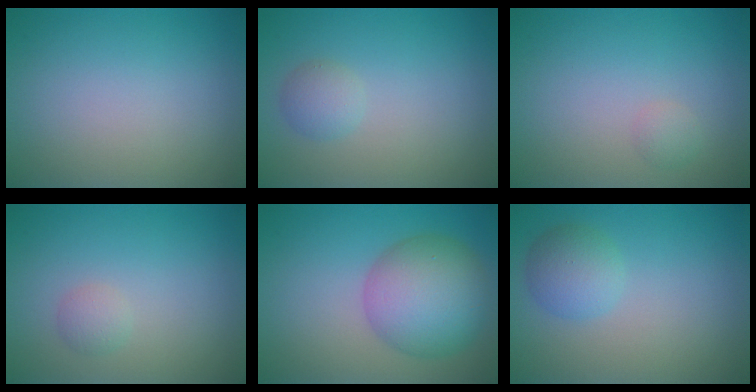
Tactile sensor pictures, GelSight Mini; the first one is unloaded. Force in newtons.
{"total": 1.6, "press": 1.6, "slide": 0.1}
{"total": 0.8, "press": 0.8, "slide": 0.0}
{"total": 1.1, "press": 1.1, "slide": 0.0}
{"total": 7.7, "press": 7.7, "slide": 0.3}
{"total": 2.7, "press": 2.7, "slide": 0.2}